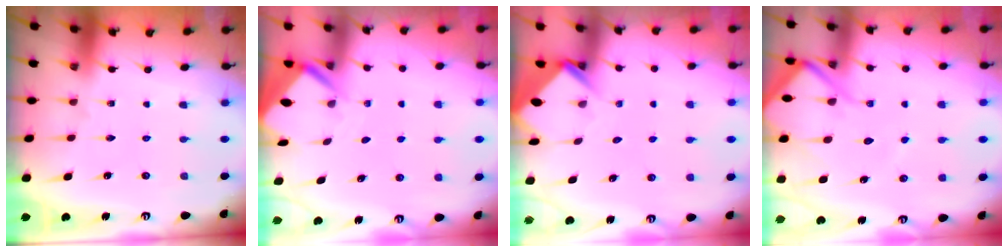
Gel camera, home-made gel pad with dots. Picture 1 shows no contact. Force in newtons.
{"total": 2.8, "press": 2.8, "slide": 0.1}
{"total": 4.0, "press": 4.0, "slide": 0.2}
{"total": 9.3, "press": 9.2, "slide": 1.0}